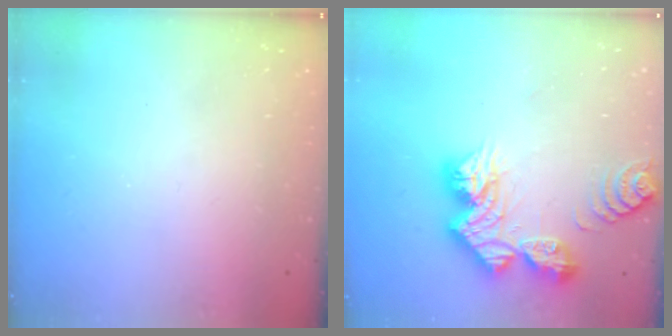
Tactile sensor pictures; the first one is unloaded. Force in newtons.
{"total": 14.1, "press": 14.1, "slide": 1.3}